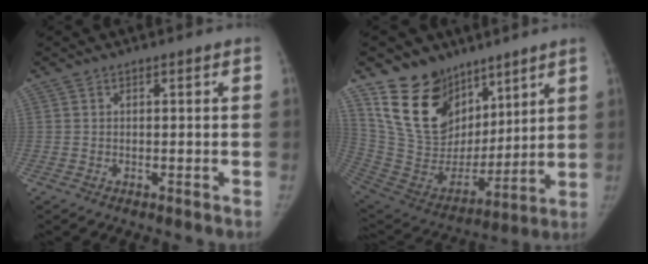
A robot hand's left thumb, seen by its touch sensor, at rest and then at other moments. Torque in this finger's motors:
{"motor_torque": [0.22, 0.17, 1.50, -1.27, 0.11]}